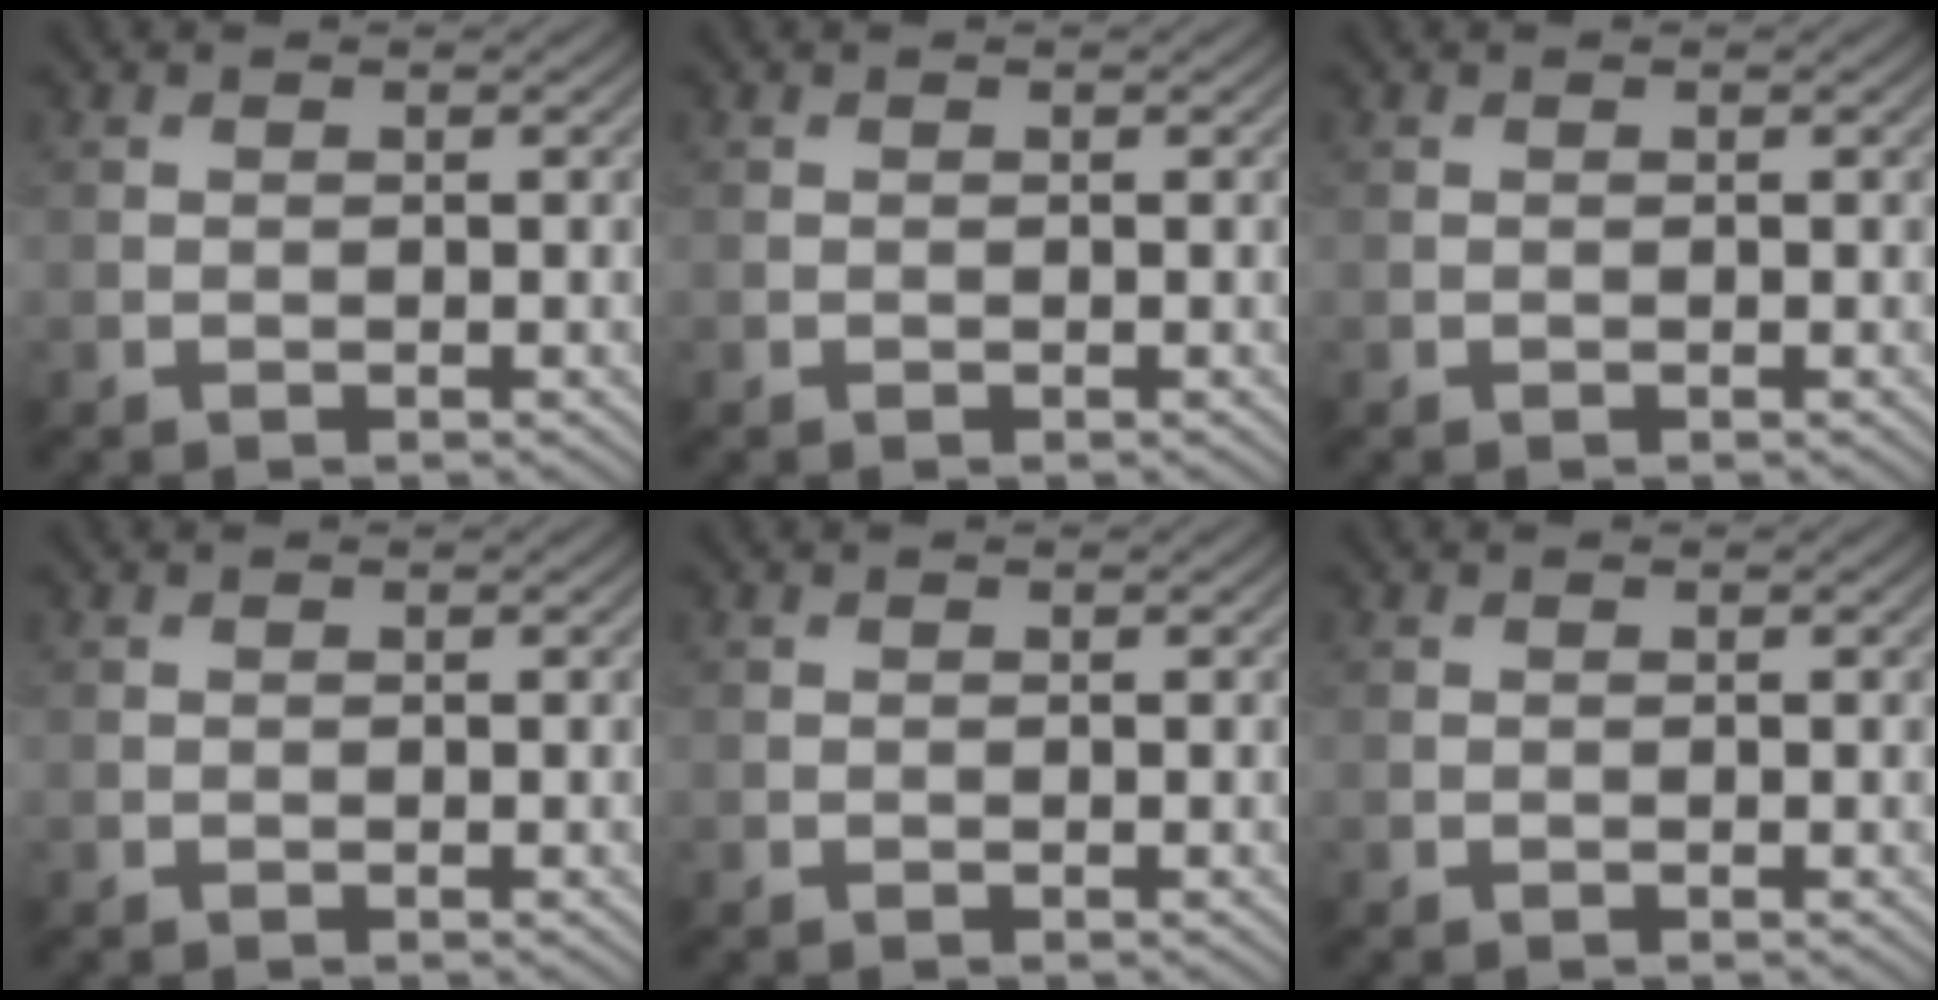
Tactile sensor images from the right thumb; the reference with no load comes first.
{"total": 0.0}
{"total": 0.0}
{"total": 0.0}
{"total": 0.0}
{"total": 0.0}